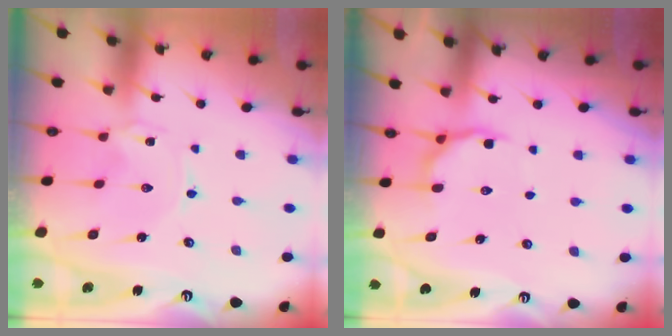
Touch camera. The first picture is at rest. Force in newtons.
{"total": 6.8, "press": 6.3, "slide": 2.5}